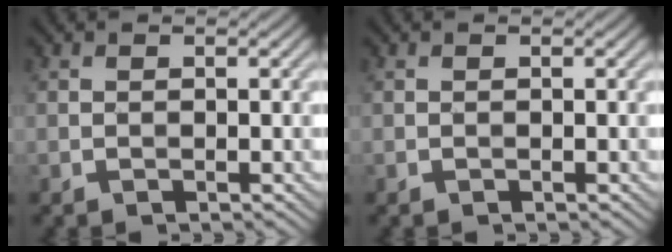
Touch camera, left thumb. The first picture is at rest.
{"total": 0.0}